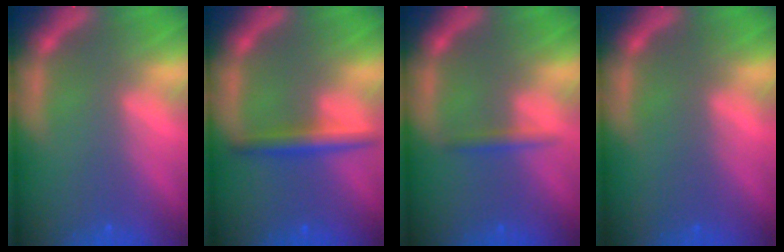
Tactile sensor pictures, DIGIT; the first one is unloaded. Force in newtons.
{"total": 3.0}
{"total": 1.4}
{"total": 0.0}